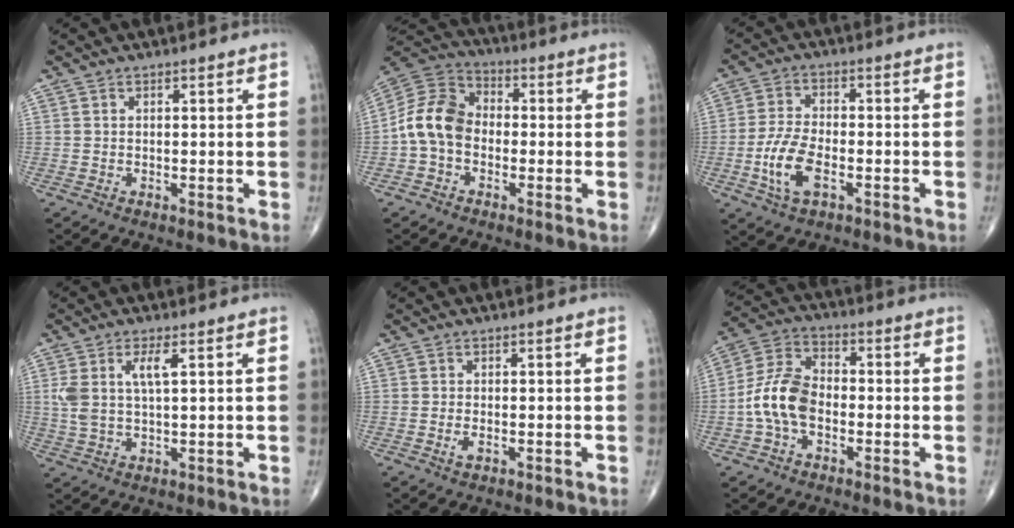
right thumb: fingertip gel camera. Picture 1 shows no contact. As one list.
[{"total": 10.6, "force": [-1.7, 8.0, 6.8], "torque": [-0.120, 0.033, -0.049]}, {"total": 8.5, "force": [-2.8, 4.2, 6.9], "torque": [-0.149, 0.011, -0.054]}, {"total": 6.2, "force": [1.8, 2.0, 5.5], "torque": [-0.130, -0.003, 0.042]}, {"total": 1.4, "force": [-0.5, 0.7, 1.1], "torque": [-0.024, -0.001, -0.009]}, {"total": 10.1, "force": [-2.3, 6.3, 7.5], "torque": [-0.146, 0.034, -0.056]}]